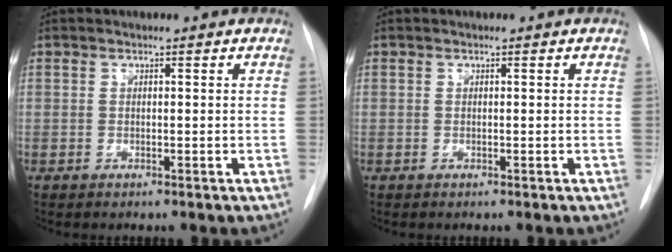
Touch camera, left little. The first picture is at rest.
{"total": 0.0}